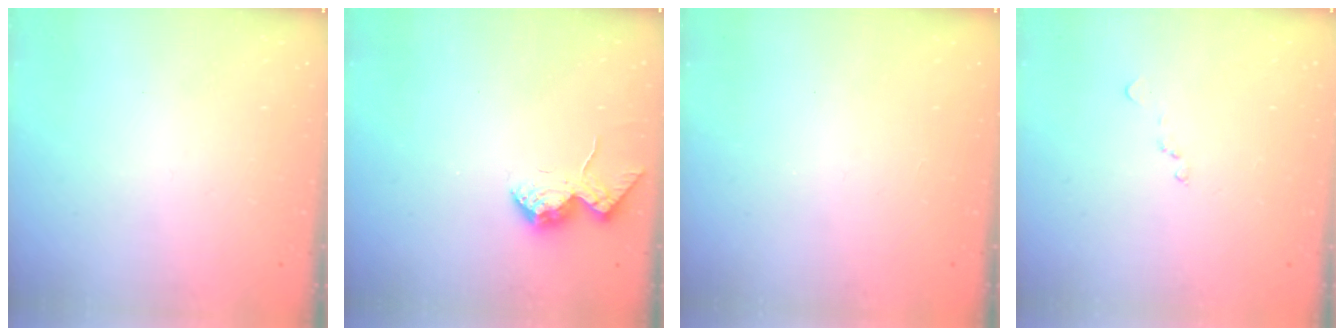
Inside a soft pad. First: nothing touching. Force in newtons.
{"total": 10.7, "press": 10.7, "slide": 1.4}
{"total": 0.9, "press": 0.9, "slide": 0.2}
{"total": 9.5, "press": 9.5, "slide": 0.9}